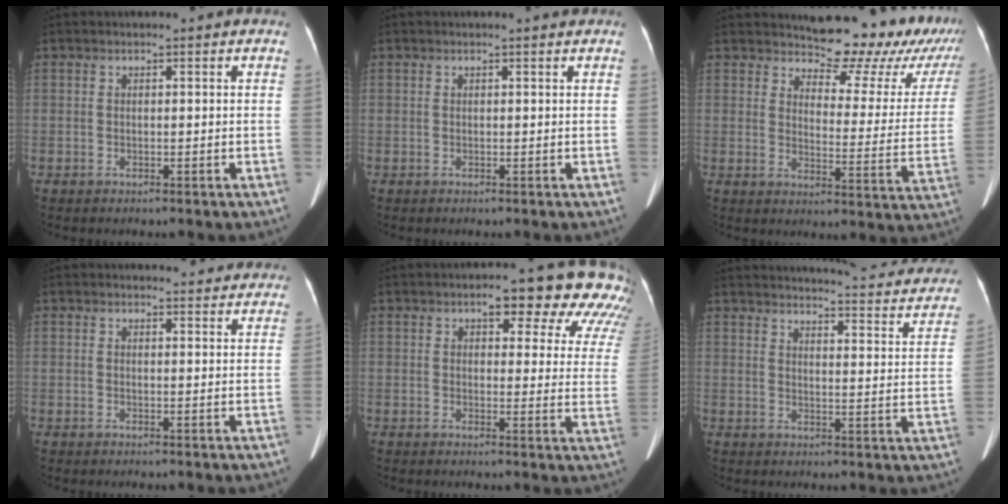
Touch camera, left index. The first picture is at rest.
{"total": 0.7, "force": [0.7, -0.1, 0.1], "torque": [-0.009, -0.003, 0.009]}
{"total": 12.8, "force": [11.9, 4.7, 0.6], "torque": [0.034, -0.037, 0.096]}
{"total": 5.1, "force": [4.9, 1.4, 0.6], "torque": [0.002, 0.000, 0.043]}
{"total": 14.0, "force": [10.8, 4.9, 7.4], "torque": [-0.055, 0.003, 0.102]}
{"total": 23.2, "force": [21.9, 3.6, 6.8], "torque": [-0.075, -0.063, 0.238]}